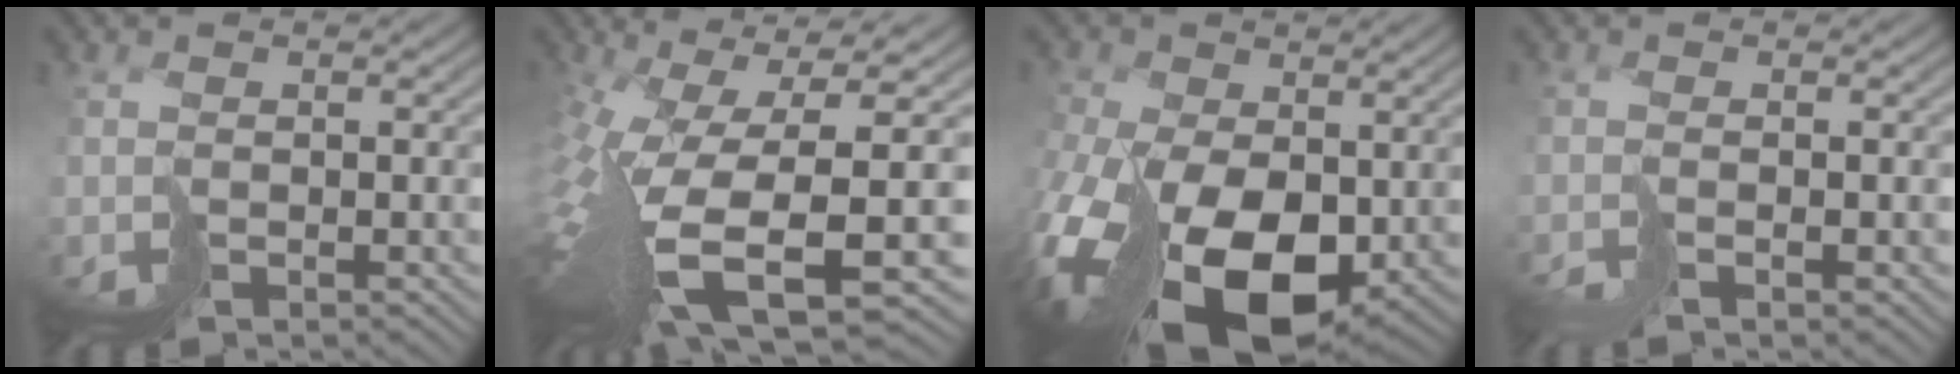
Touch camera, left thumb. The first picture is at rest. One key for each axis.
{"total": 15.1, "fx": -3.4, "fy": 4.8, "fz": 13.9, "tx": -0.305, "ty": -0.045, "tz": -0.033}
{"total": 18.1, "fx": -5.2, "fy": 11.0, "fz": 13.4, "tx": -0.305, "ty": -0.058, "tz": -0.065}
{"total": 1.4, "fx": -0.8, "fy": 0.0, "fz": 1.2, "tx": -0.022, "ty": 0.001, "tz": -0.027}